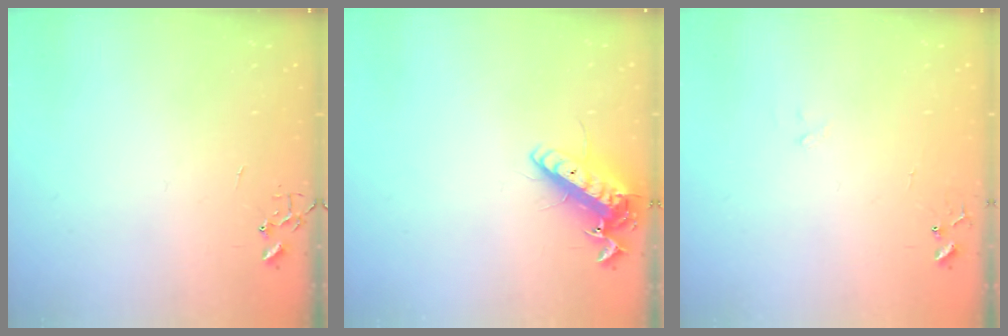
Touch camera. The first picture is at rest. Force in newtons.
{"total": 14.1, "press": 13.9, "slide": 2.6}
{"total": 7.6, "press": 7.6, "slide": 0.5}